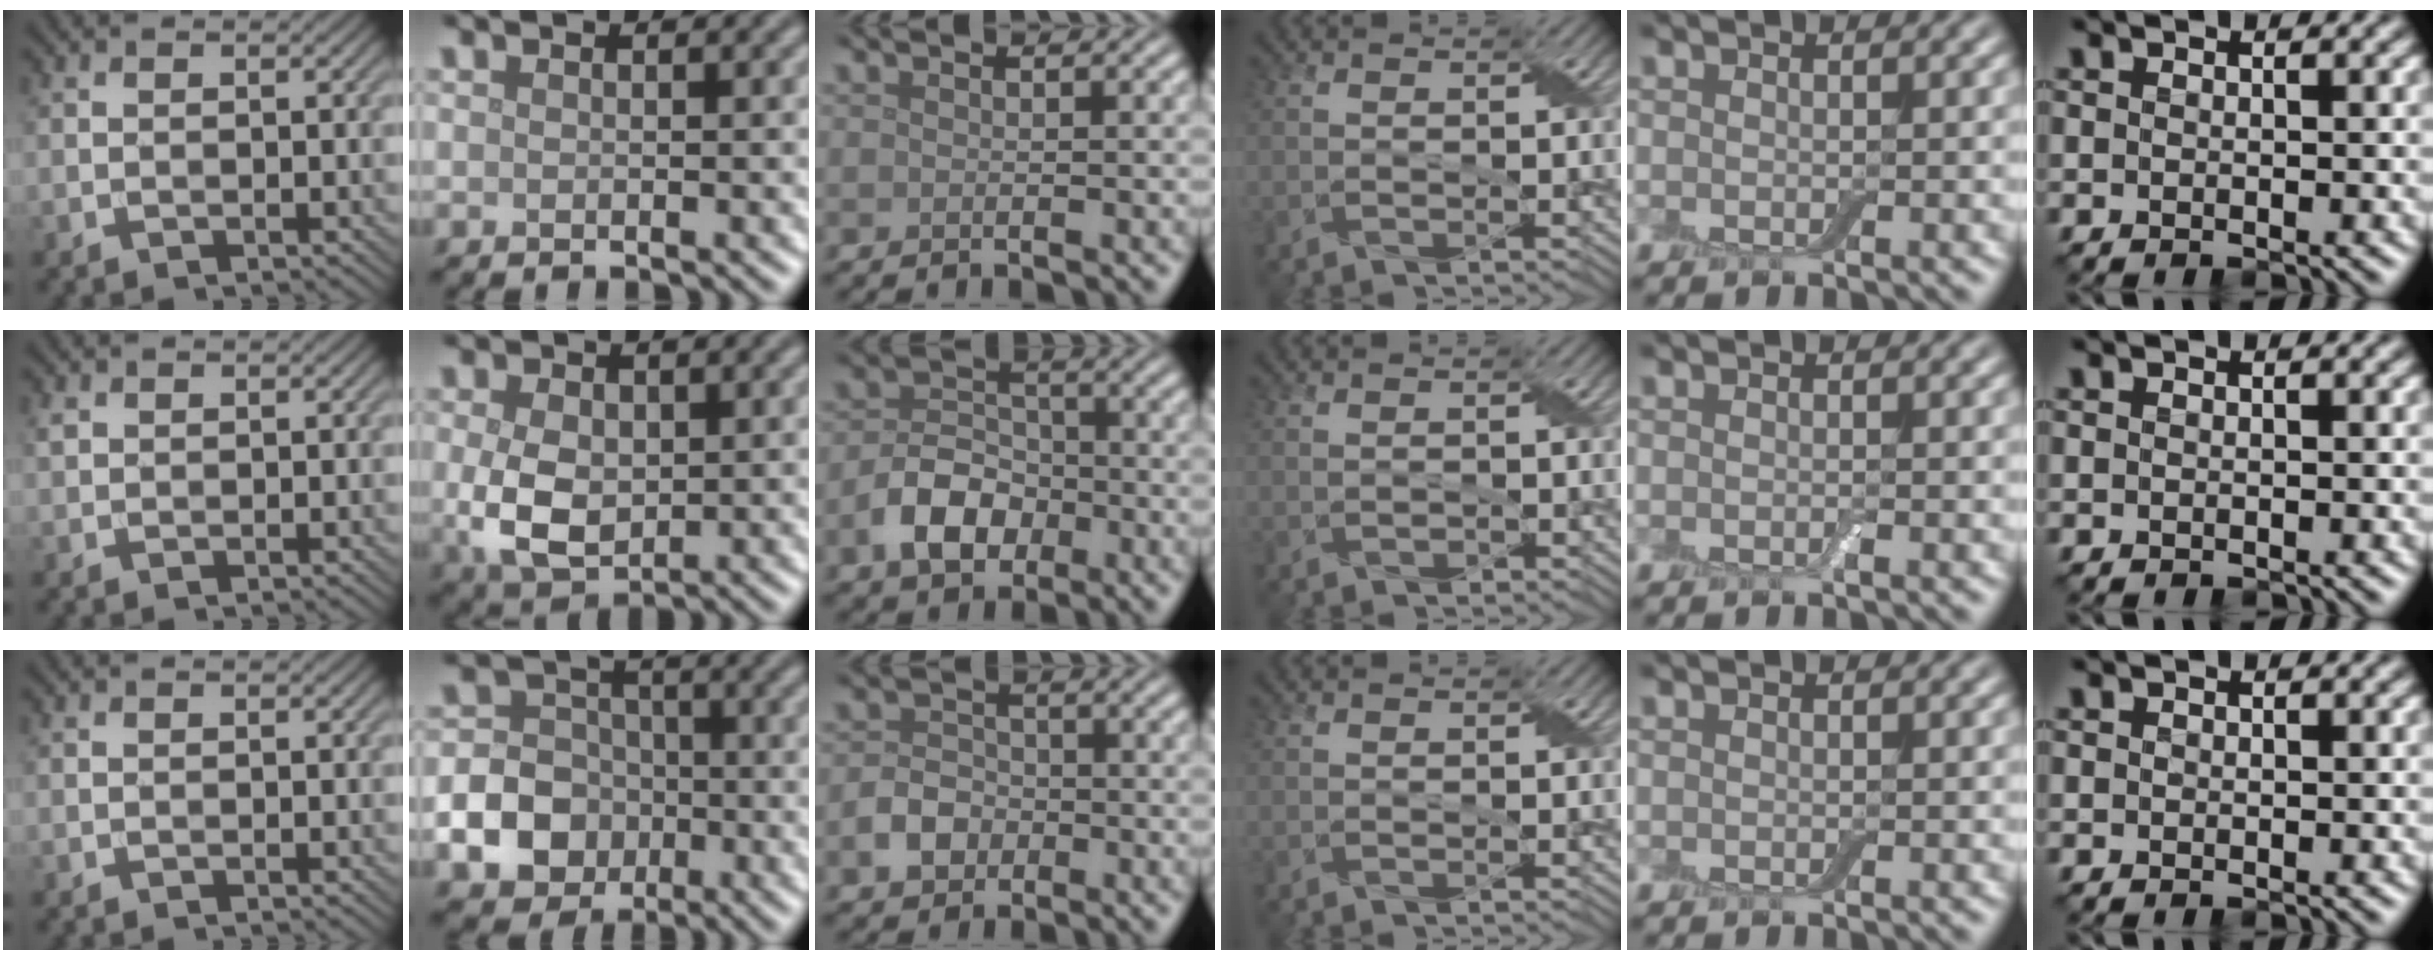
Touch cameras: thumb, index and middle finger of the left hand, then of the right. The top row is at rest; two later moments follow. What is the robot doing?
{"motion": "fold", "object": "aluminum foil"}